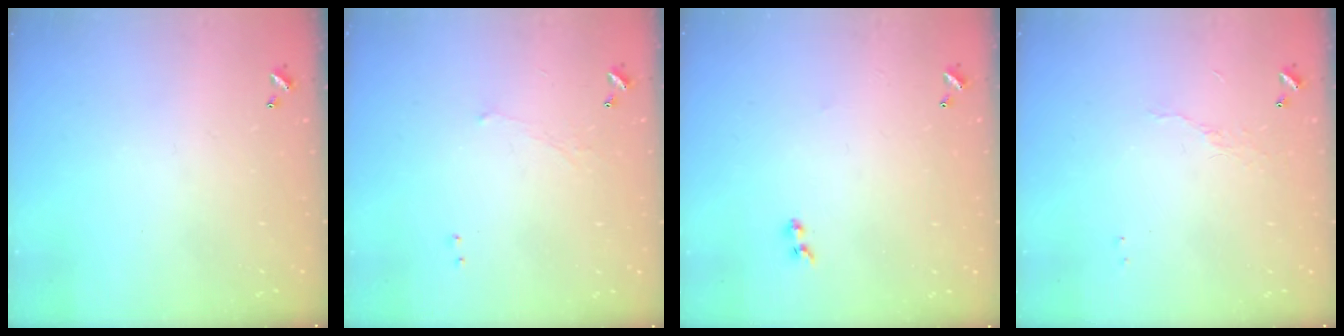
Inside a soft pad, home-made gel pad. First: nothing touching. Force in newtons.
{"total": 0.6, "press": 0.2, "slide": 0.5}
{"total": 1.9, "press": 1.7, "slide": 0.9}
{"total": 4.3, "press": 4.3, "slide": 0.5}